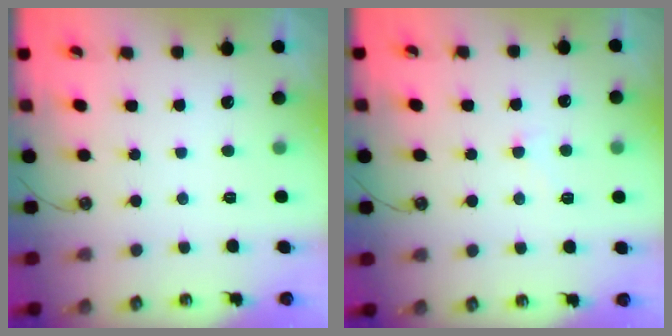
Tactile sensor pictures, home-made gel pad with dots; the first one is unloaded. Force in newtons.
{"total": 1.8, "press": 1.7, "slide": 0.6}